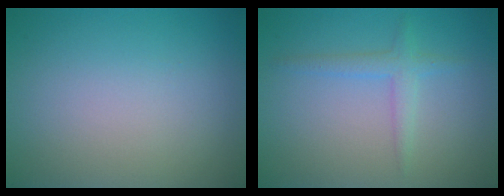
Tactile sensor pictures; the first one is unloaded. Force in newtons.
{"total": 1.8, "press": 1.8, "slide": 0.2}